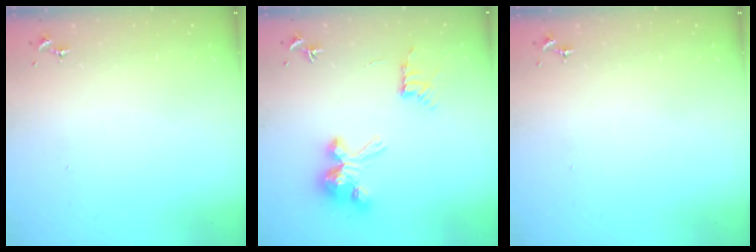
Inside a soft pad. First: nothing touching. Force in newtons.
{"total": 11.3, "press": 11.3, "slide": 0.7}
{"total": 0.0}